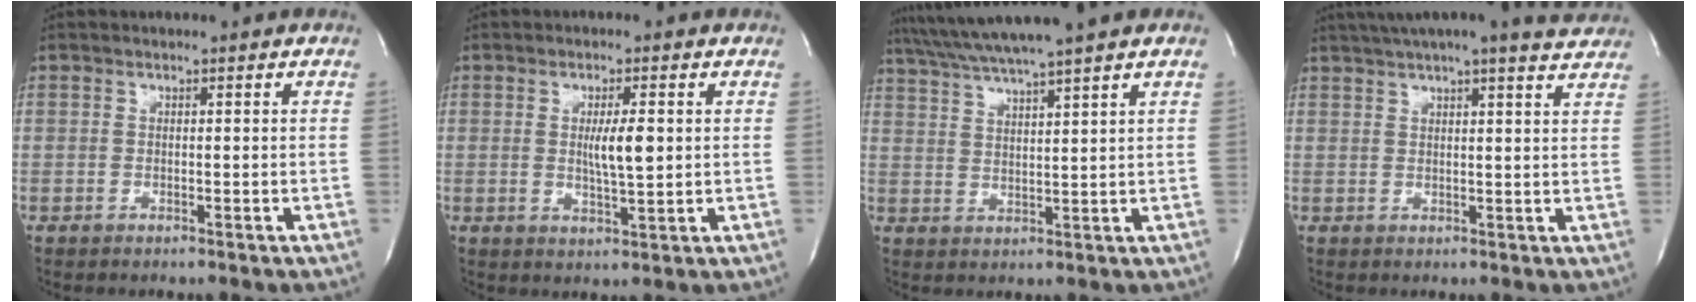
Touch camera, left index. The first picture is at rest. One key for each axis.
{"total": 4.8, "fx": 0.5, "fy": 0.7, "fz": 4.7, "tx": -0.081, "ty": -0.005, "tz": 0.008}
{"total": 9.2, "fx": 7.8, "fy": -1.9, "fz": 4.5, "tx": -0.084, "ty": 0.018, "tz": 0.128}
{"total": 15.0, "fx": 13.4, "fy": 0.9, "fz": 6.6, "tx": -0.107, "ty": 0.023, "tz": 0.164}